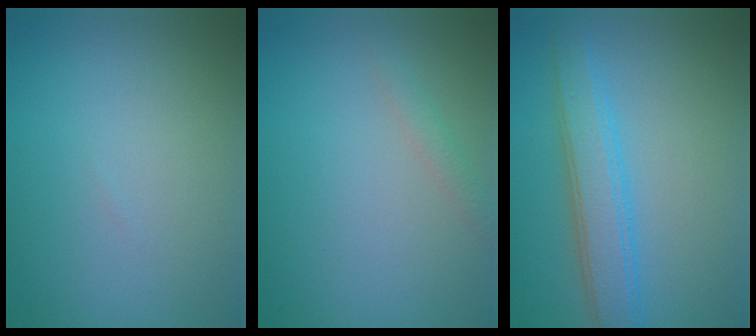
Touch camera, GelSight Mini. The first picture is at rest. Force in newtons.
{"total": 1.0, "press": 1.0, "slide": 0.1}
{"total": 4.2, "press": 4.2, "slide": 0.1}